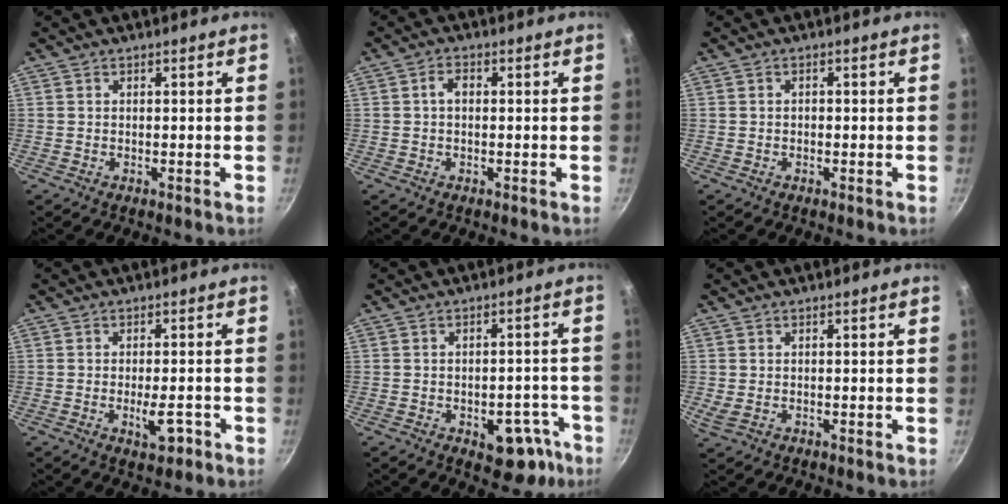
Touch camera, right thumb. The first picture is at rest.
{"total": 2.3, "force": [0.1, 1.5, 1.8], "torque": [-0.028, 0.008, -0.001]}
{"total": 0.7, "force": [-0.1, 0.5, 0.4], "torque": [-0.003, 0.003, -0.004]}
{"total": 4.9, "force": [-2.2, 2.3, 3.7], "torque": [-0.045, 0.014, -0.029]}
{"total": 8.7, "force": [-4.5, 4.9, 5.6], "torque": [-0.042, 0.039, -0.049]}
{"total": 1.7, "force": [-0.2, 1.1, 1.2], "torque": [-0.035, -0.004, 0.000]}